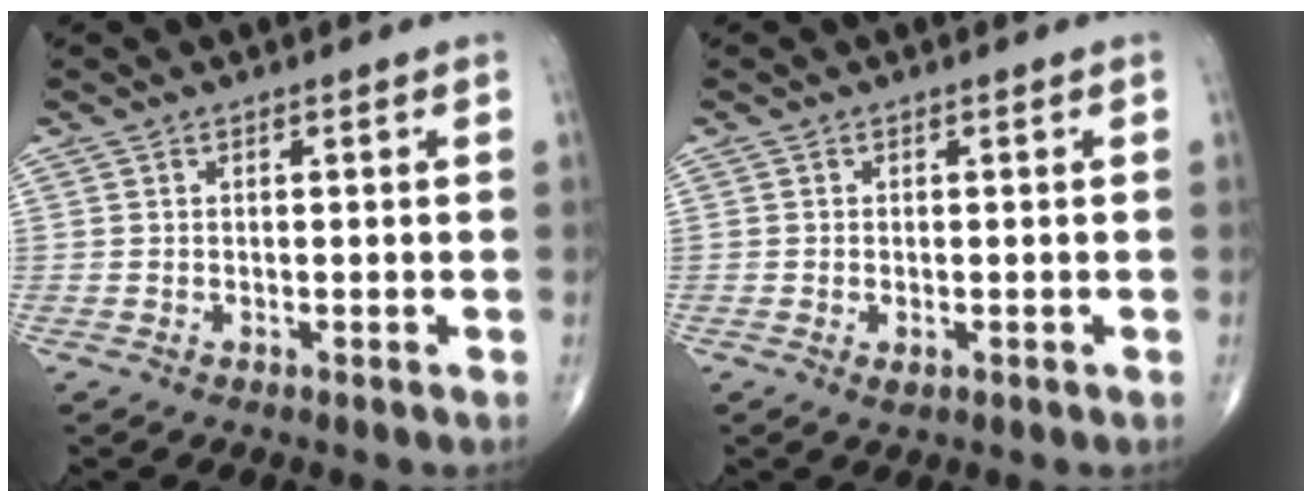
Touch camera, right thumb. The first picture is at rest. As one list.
[{"total": 1.2, "force": [-0.4, 0.5, 1.0], "torque": [-0.018, -0.003, -0.005]}]